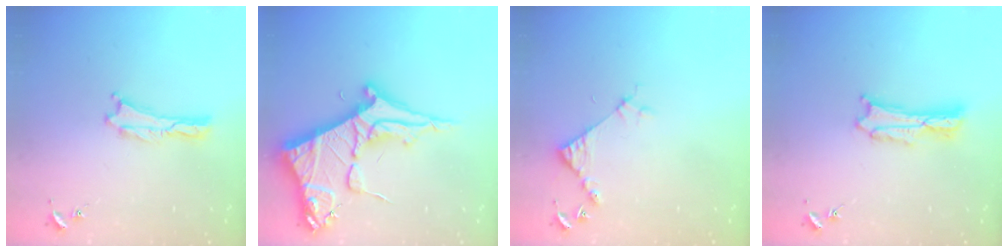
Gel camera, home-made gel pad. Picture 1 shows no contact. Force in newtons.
{"total": 10.6, "press": 10.6, "slide": 1.2}
{"total": 4.5, "press": 4.5, "slide": 0.4}
{"total": 3.0, "press": 3.0, "slide": 0.3}